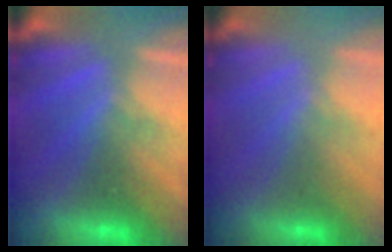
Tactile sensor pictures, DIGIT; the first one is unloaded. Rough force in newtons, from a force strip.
{"total": 2.1}